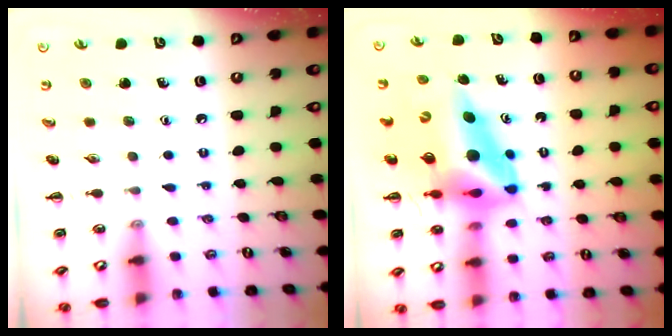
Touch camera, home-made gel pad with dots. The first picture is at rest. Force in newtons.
{"total": 14.9, "press": 14.1, "slide": 4.9}